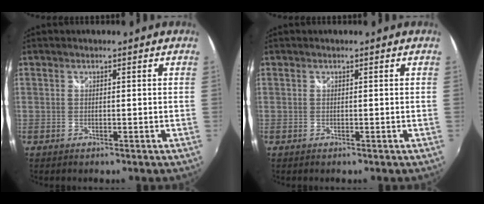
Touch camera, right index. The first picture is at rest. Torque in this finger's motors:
{"motor_torque": [0.00, 0.00, 0.00, 0.00]}